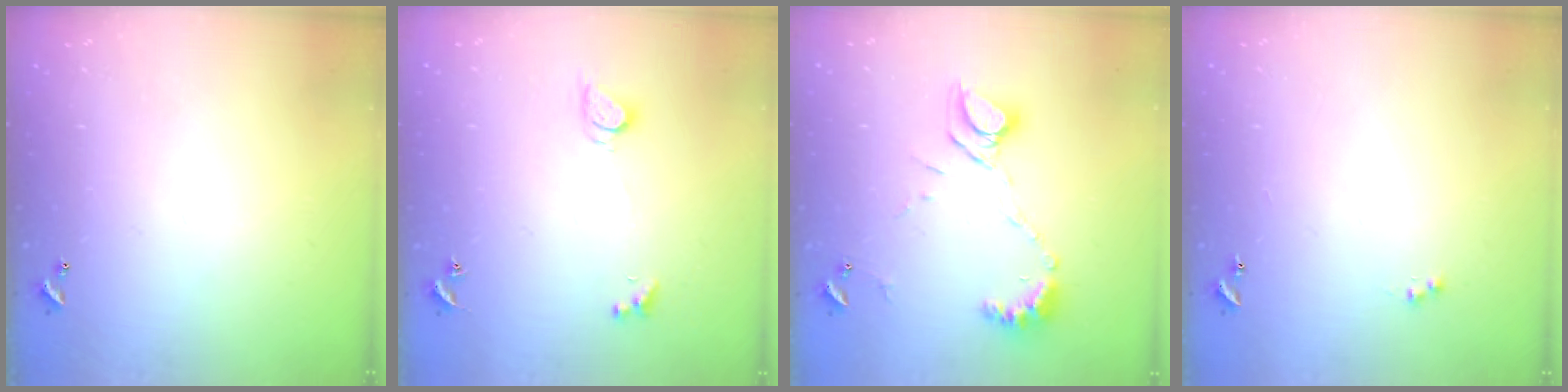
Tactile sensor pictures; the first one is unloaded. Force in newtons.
{"total": 2.8, "press": 2.7, "slide": 0.5}
{"total": 9.0, "press": 8.9, "slide": 1.4}
{"total": 1.2, "press": 1.1, "slide": 0.6}